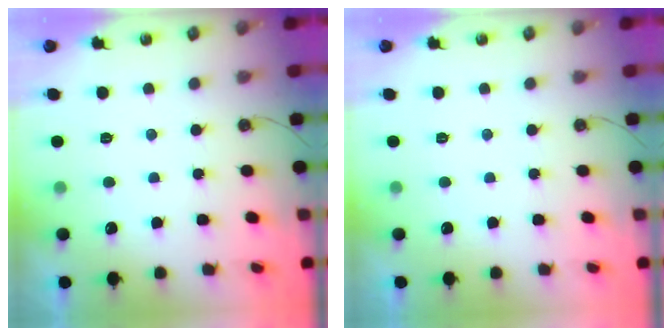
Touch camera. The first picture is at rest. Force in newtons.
{"total": 0.0}